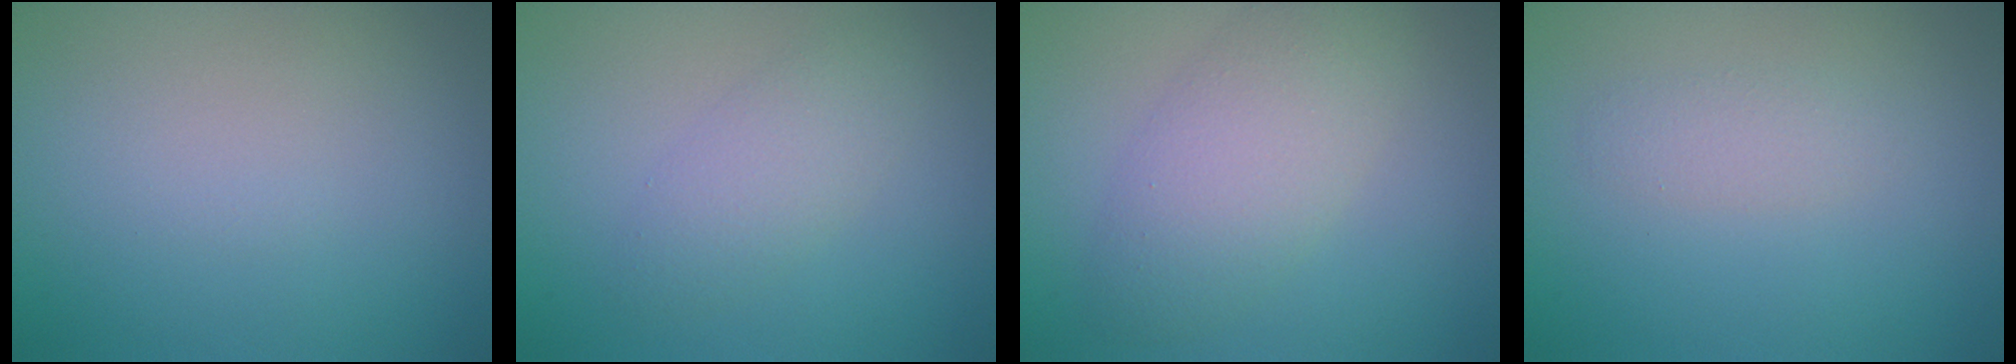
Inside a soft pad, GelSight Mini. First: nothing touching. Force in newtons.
{"total": 2.5, "press": 2.5, "slide": 0.0}
{"total": 4.6, "press": 4.6, "slide": 0.0}
{"total": 1.4, "press": 1.4, "slide": 0.1}